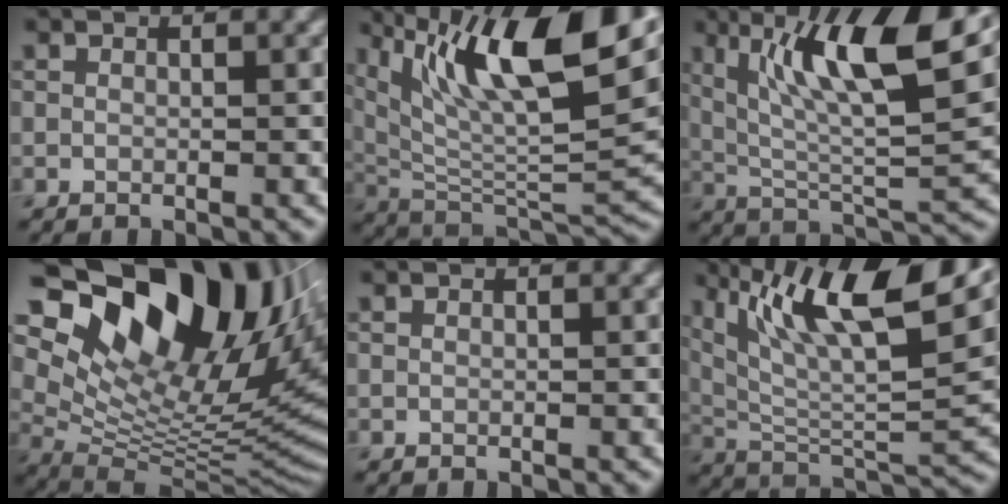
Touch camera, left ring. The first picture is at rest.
{"total": 15.1, "force": [7.4, 4.8, 12.2], "torque": [-0.212, 0.010, 0.134]}
{"total": 12.7, "force": [5.8, 3.1, 10.8], "torque": [-0.181, 0.004, 0.102]}
{"total": 18.6, "force": [9.0, 9.6, 13.1], "torque": [-0.195, 0.031, 0.158]}
{"total": 0.0}
{"total": 13.9, "force": [7.7, 3.8, 11.0], "torque": [-0.190, 0.007, 0.141]}